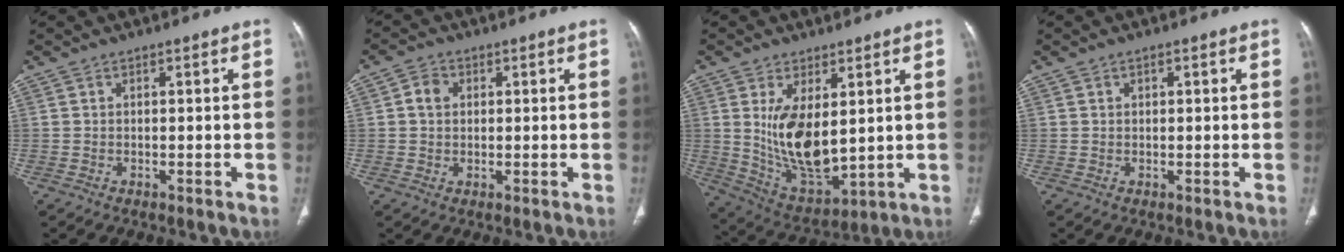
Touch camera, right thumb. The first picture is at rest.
{"total": 3.4, "force": [0.7, 2.9, 1.7], "torque": [-0.020, 0.004, 0.012]}
{"total": 13.8, "force": [2.3, 6.9, 11.7], "torque": [-0.197, -0.028, 0.067]}
{"total": 0.8, "force": [0.3, 0.5, 0.5], "torque": [-0.003, 0.000, 0.004]}